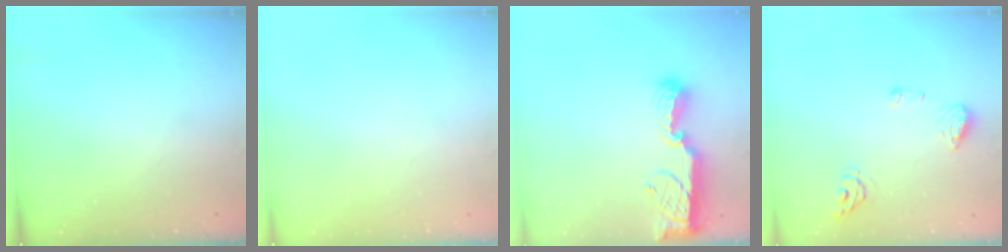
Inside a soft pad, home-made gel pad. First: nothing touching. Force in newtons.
{"total": 0.0}
{"total": 12.8, "press": 11.4, "slide": 5.9}
{"total": 8.9, "press": 8.8, "slide": 1.1}